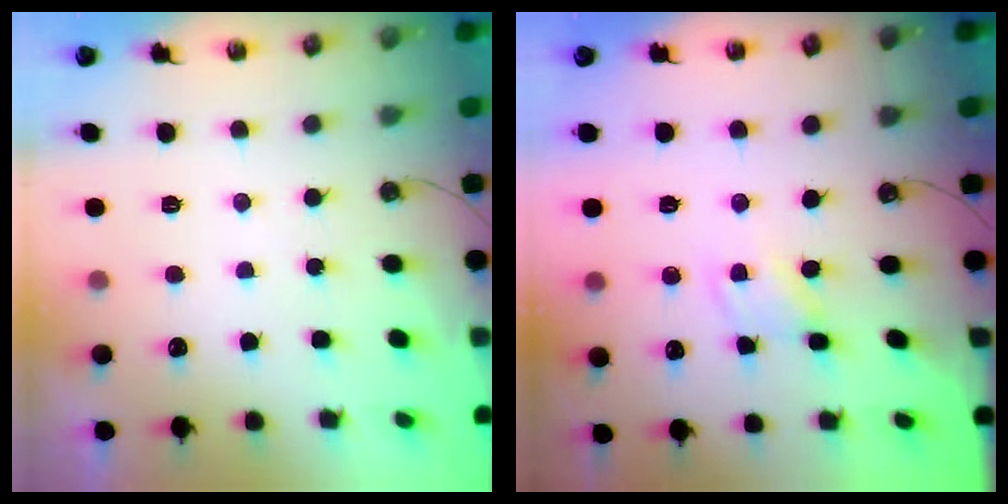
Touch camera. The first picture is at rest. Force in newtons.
{"total": 1.2, "press": 1.2, "slide": 0.1}